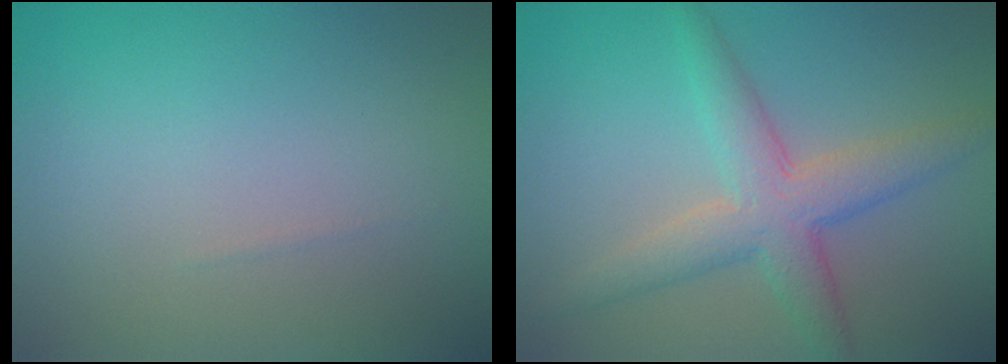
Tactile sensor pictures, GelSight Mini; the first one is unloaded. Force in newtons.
{"total": 4.9, "press": 4.9, "slide": 0.1}